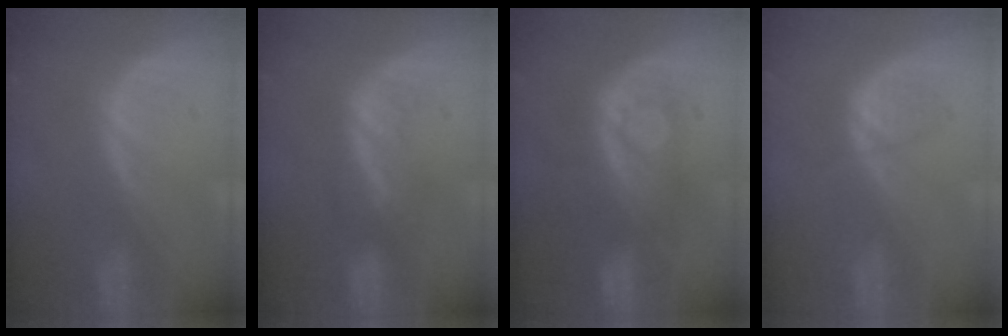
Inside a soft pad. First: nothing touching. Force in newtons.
{"total": 3.7, "press": 3.7, "slide": 0.5}
{"total": 7.8, "press": 7.5, "slide": 2.0}
{"total": 2.6, "press": 2.5, "slide": 0.5}